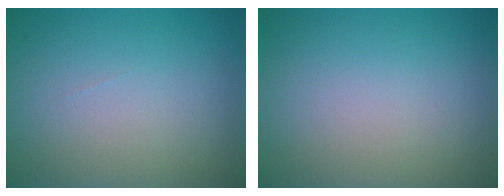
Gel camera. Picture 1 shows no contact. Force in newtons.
{"total": 0.0}